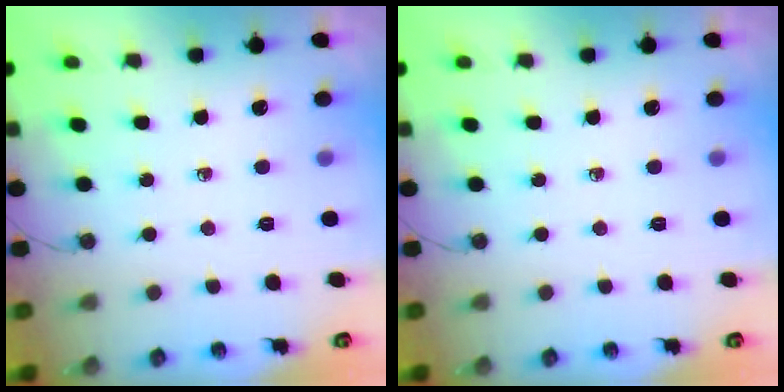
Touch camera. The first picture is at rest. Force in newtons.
{"total": 0.0}